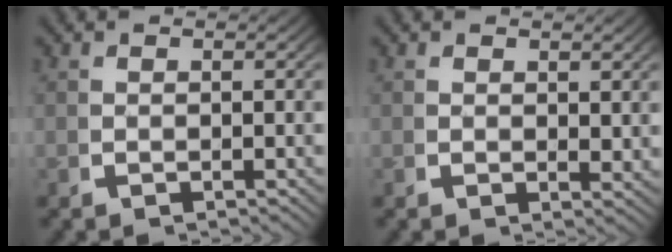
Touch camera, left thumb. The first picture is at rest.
{"total": 1.3, "force": [1.0, 0.5, 0.7], "torque": [-0.005, -0.005, 0.018]}